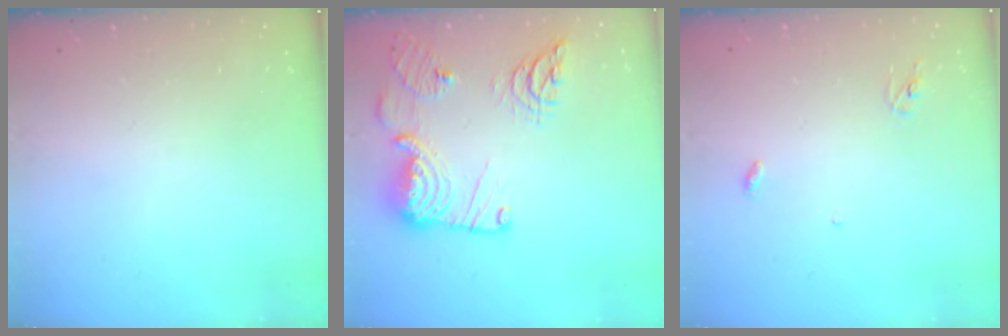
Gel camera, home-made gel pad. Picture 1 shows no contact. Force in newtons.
{"total": 18.8, "press": 18.6, "slide": 2.3}
{"total": 3.0, "press": 2.9, "slide": 0.2}